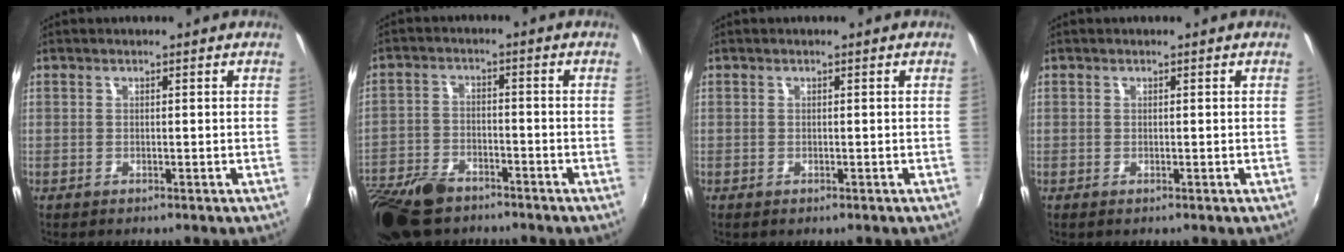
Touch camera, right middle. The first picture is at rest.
{"total": 13.3, "force": [-9.6, 6.5, 6.5], "torque": [-0.168, -0.019, -0.183]}
{"total": 0.0}
{"total": 0.0}